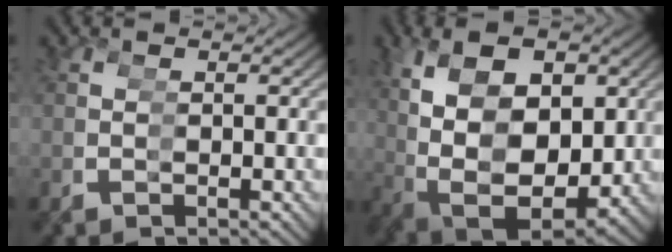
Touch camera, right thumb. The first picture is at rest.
{"total": 11.5, "force": [0.5, 8.8, 7.4], "torque": [-0.178, -0.031, 0.025]}